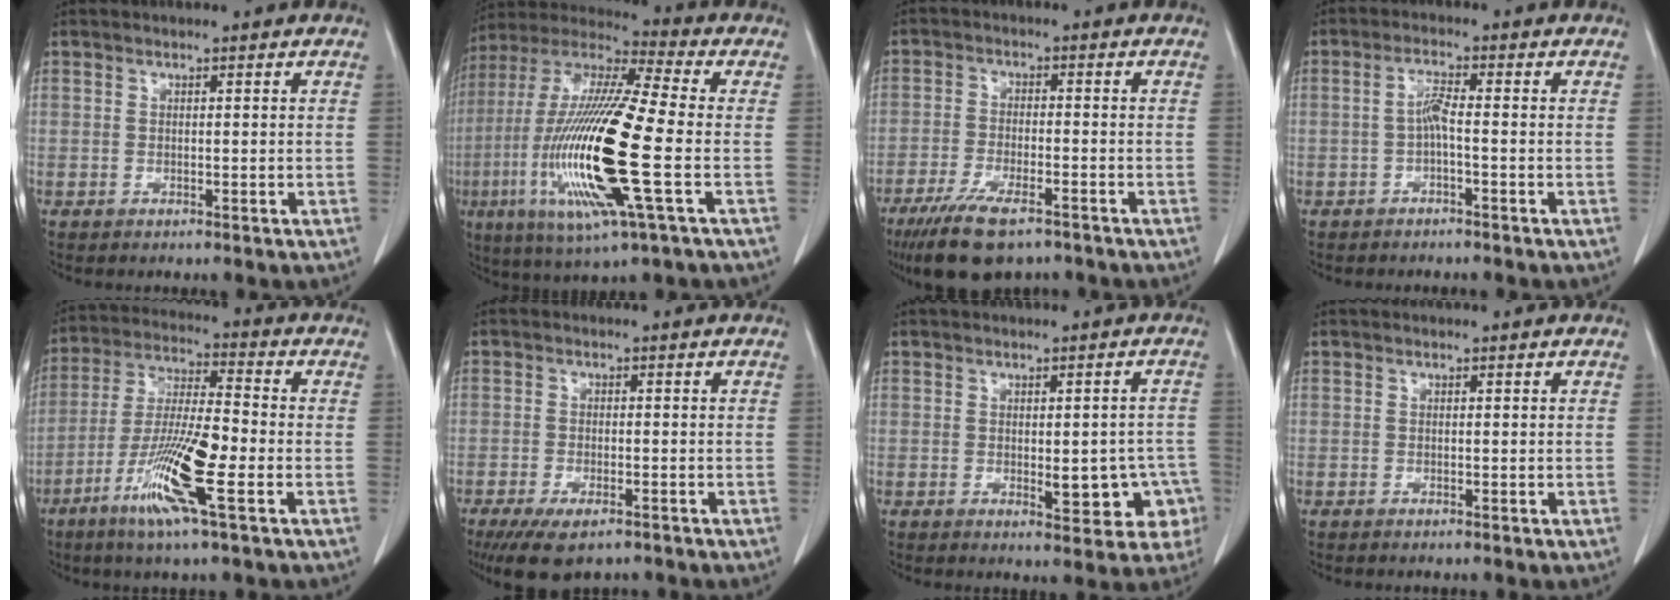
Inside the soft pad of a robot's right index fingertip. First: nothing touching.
{"total": 21.8, "force": [-4.8, 1.8, 21.2], "torque": [-0.465, -0.025, -0.094]}
{"total": 10.4, "force": [-7.4, 2.9, 6.7], "torque": [-0.120, -0.020, -0.123]}
{"total": 2.7, "force": [-0.7, 0.3, 2.6], "torque": [-0.051, 0.007, -0.013]}
{"total": 13.1, "force": [-5.4, 0.7, 11.9], "torque": [-0.237, -0.018, -0.104]}
{"total": 7.5, "force": [-5.4, 2.6, 4.5], "torque": [-0.074, -0.013, -0.086]}
{"total": 7.7, "force": [-1.9, 3.6, 6.6], "torque": [-0.059, 0.012, -0.015]}
{"total": 0.0}